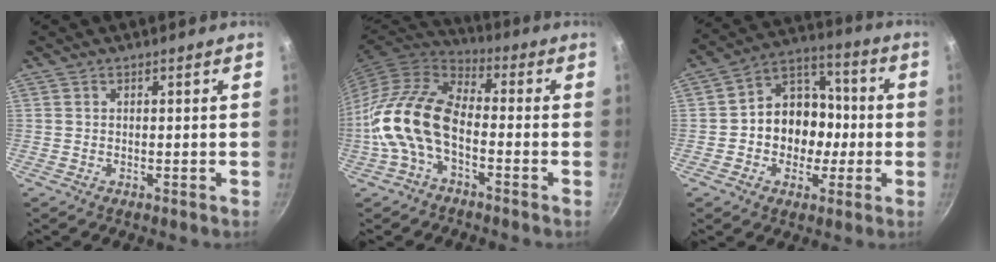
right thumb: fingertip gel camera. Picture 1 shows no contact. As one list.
[{"total": 14.4, "force": [-3.9, 8.1, 11.3], "torque": [-0.208, 0.038, -0.089]}, {"total": 13.2, "force": [-1.6, 10.9, 7.2], "torque": [-0.055, 0.038, -0.040]}]